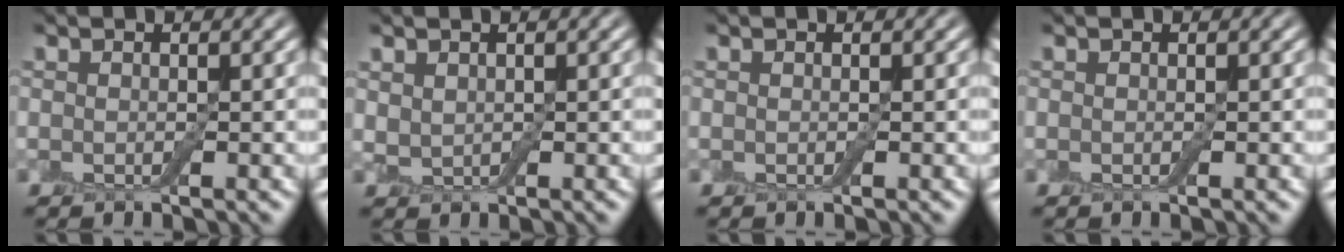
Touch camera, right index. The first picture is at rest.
{"total": 1.3, "force": [0.7, 0.8, 0.6], "torque": [-0.014, 0.000, 0.019]}
{"total": 0.0}
{"total": 0.0}